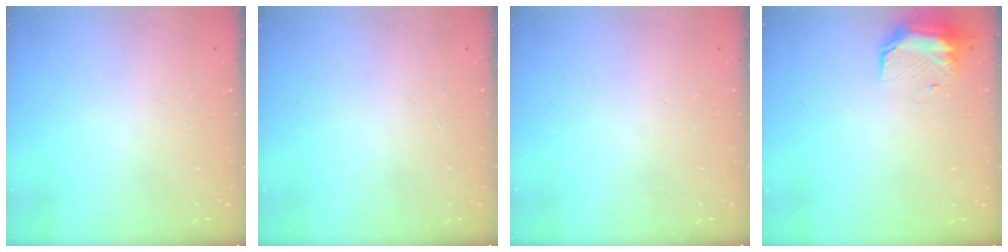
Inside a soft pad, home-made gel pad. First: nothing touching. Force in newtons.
{"total": 0.0}
{"total": 0.0}
{"total": 8.7, "press": 8.6, "slide": 1.3}